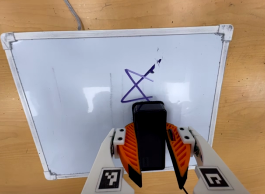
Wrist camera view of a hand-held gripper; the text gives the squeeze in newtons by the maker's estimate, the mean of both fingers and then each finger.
{"total": 10.0, "left": 10.2, "right": 9.8}